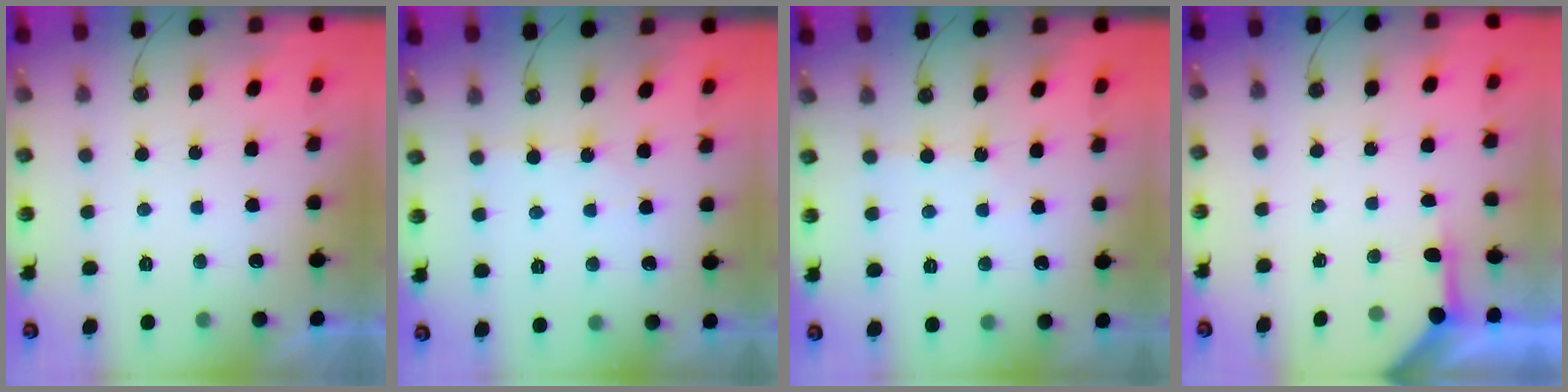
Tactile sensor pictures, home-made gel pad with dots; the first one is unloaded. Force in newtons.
{"total": 3.0, "press": 3.0, "slide": 0.4}
{"total": 2.6, "press": 2.6, "slide": 0.3}
{"total": 3.9, "press": 3.8, "slide": 0.5}